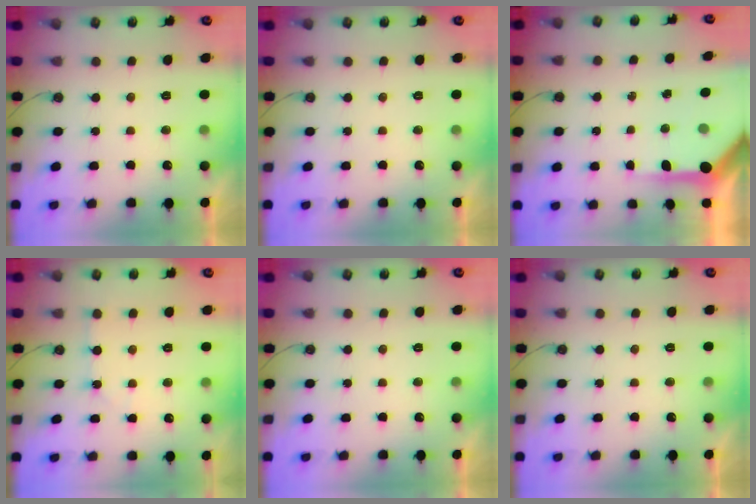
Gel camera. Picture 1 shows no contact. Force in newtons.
{"total": 0.0}
{"total": 7.6, "press": 7.5, "slide": 0.6}
{"total": 2.0, "press": 2.0, "slide": 0.2}
{"total": 0.0}
{"total": 0.0}